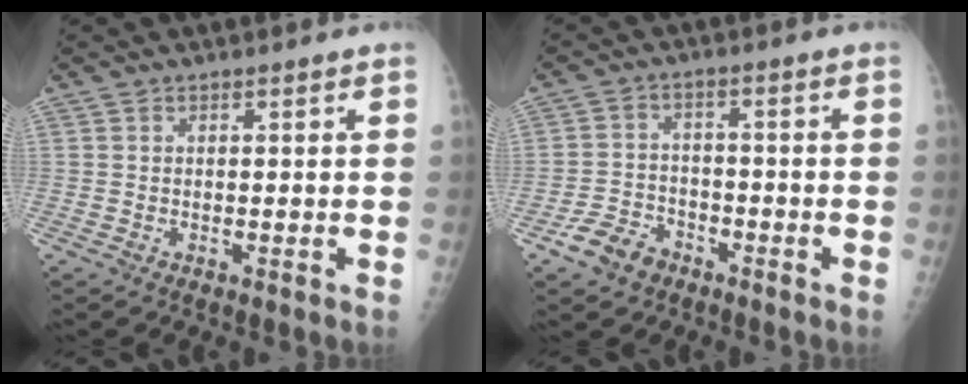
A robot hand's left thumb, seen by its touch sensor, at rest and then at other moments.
{"total": 6.3, "force": [-4.0, 4.3, 2.3], "torque": [-0.031, 0.023, -0.070]}